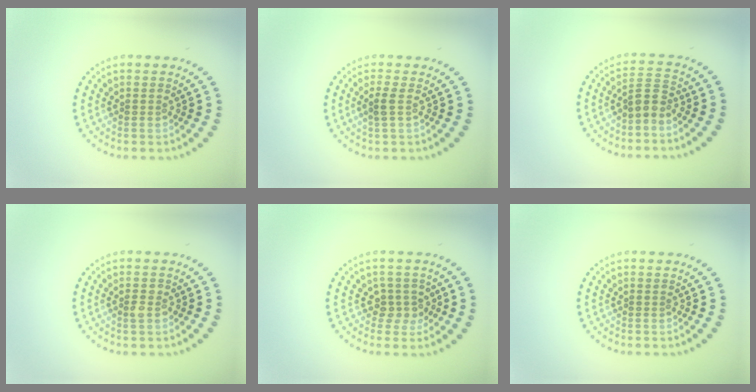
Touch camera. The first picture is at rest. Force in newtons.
{"total": 1.0, "press": 0.8, "slide": 0.6}
{"total": 2.2, "press": 1.8, "slide": 1.3}
{"total": 1.2, "press": 1.2, "slide": 0.1}
{"total": 2.1, "press": 1.7, "slide": 1.1}
{"total": 0.0}